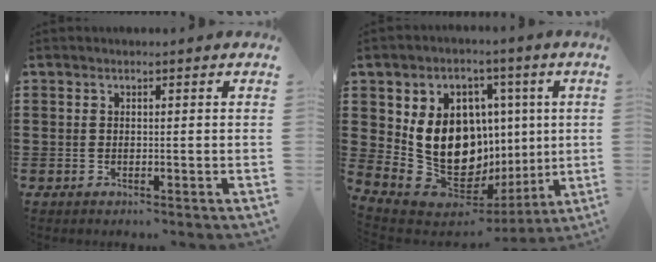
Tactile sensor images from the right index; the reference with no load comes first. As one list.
[{"total": 14.7, "force": [1.8, 11.5, 9.0], "torque": [-0.207, -0.034, 0.043]}]